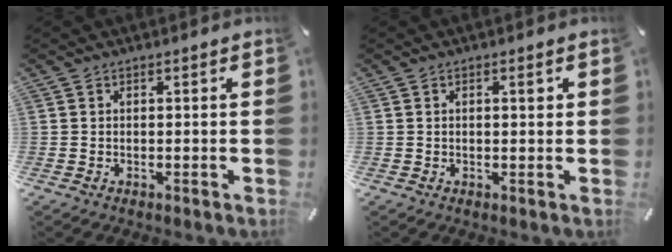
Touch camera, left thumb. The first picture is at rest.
{"total": 1.6, "force": [0.5, 0.5, 1.5], "torque": [-0.021, 0.001, 0.004]}